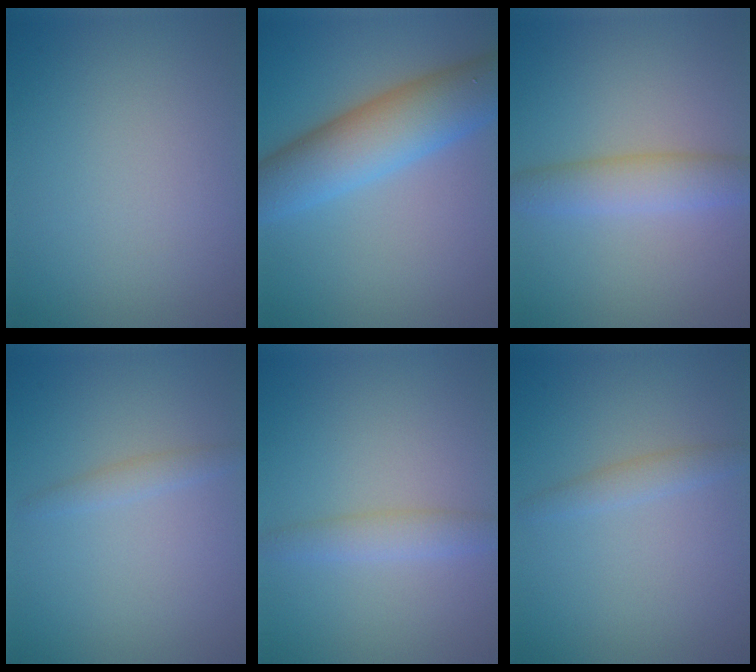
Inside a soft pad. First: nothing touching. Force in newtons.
{"total": 7.7, "press": 7.7, "slide": 0.2}
{"total": 3.6, "press": 3.6, "slide": 0.1}
{"total": 1.2, "press": 1.2, "slide": 0.0}
{"total": 2.0, "press": 2.0, "slide": 0.2}
{"total": 1.5, "press": 1.5, "slide": 0.0}